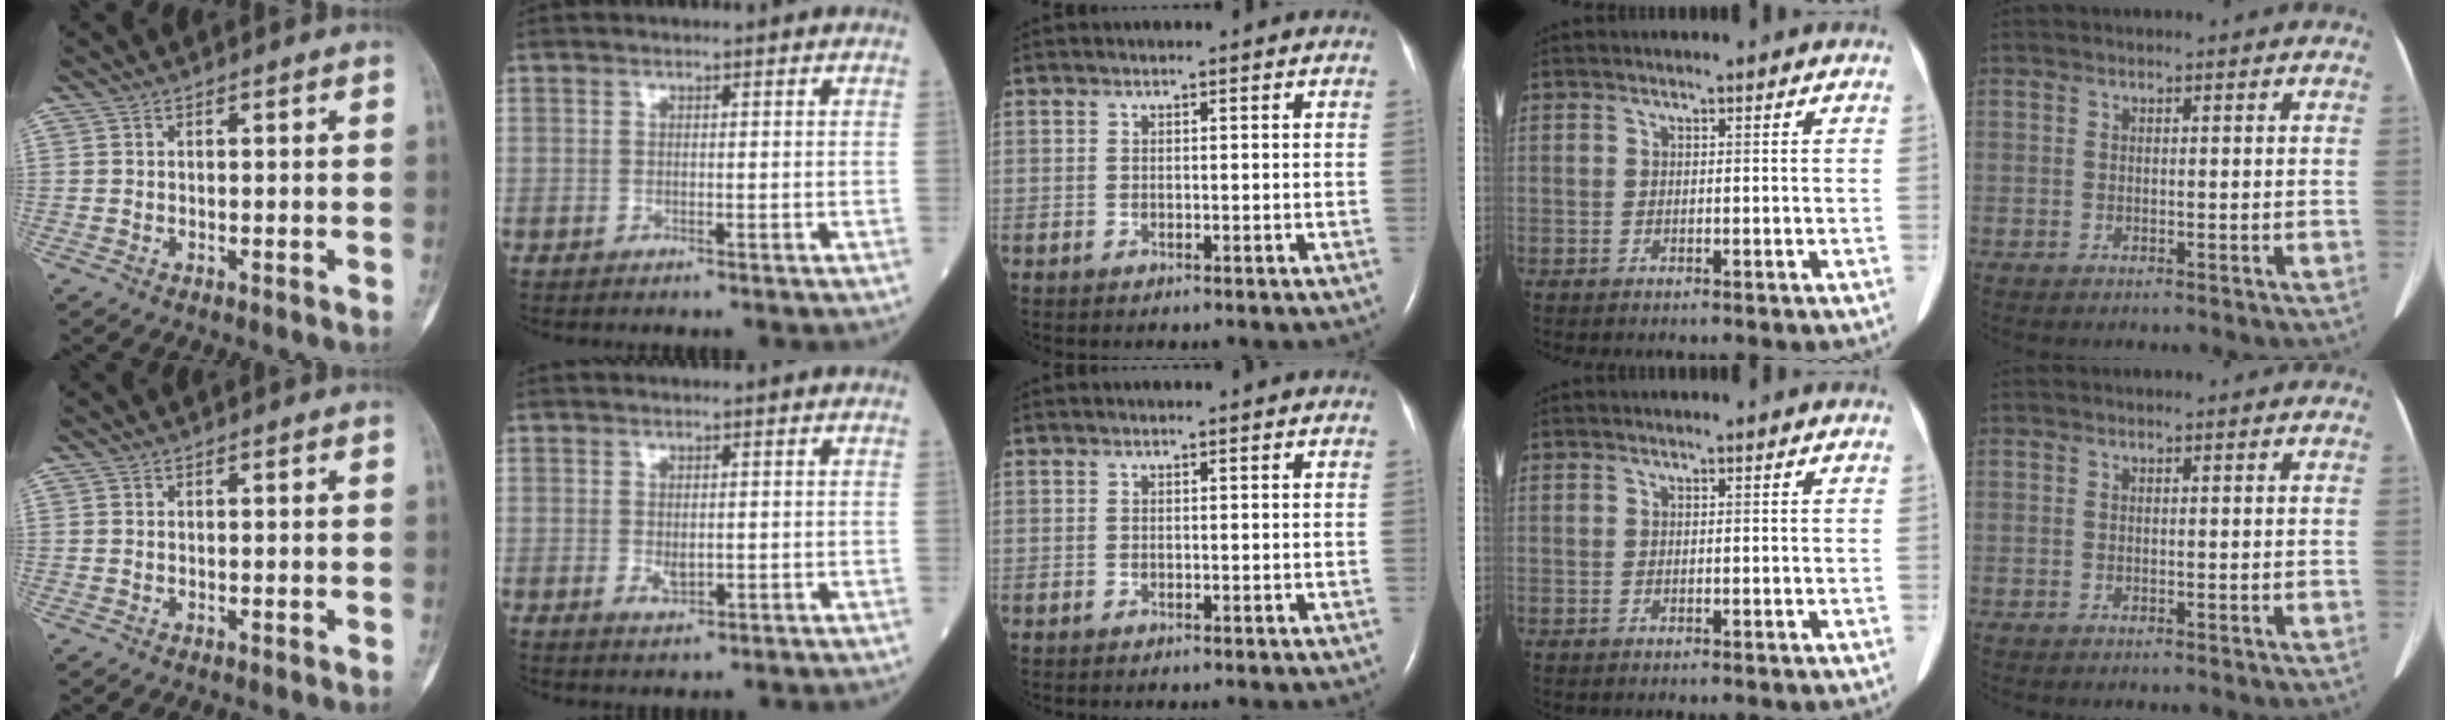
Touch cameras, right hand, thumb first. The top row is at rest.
{"index": {"total": 2.2, "force": [-0.3, 1.1, 1.8], "torque": [-0.032, -0.005, 0.001]}}